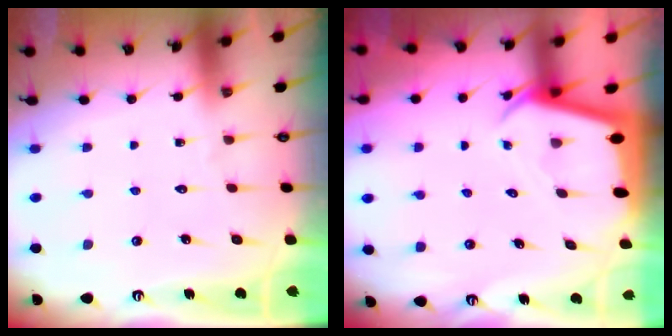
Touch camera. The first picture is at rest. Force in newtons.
{"total": 2.5, "press": 2.5, "slide": 0.3}